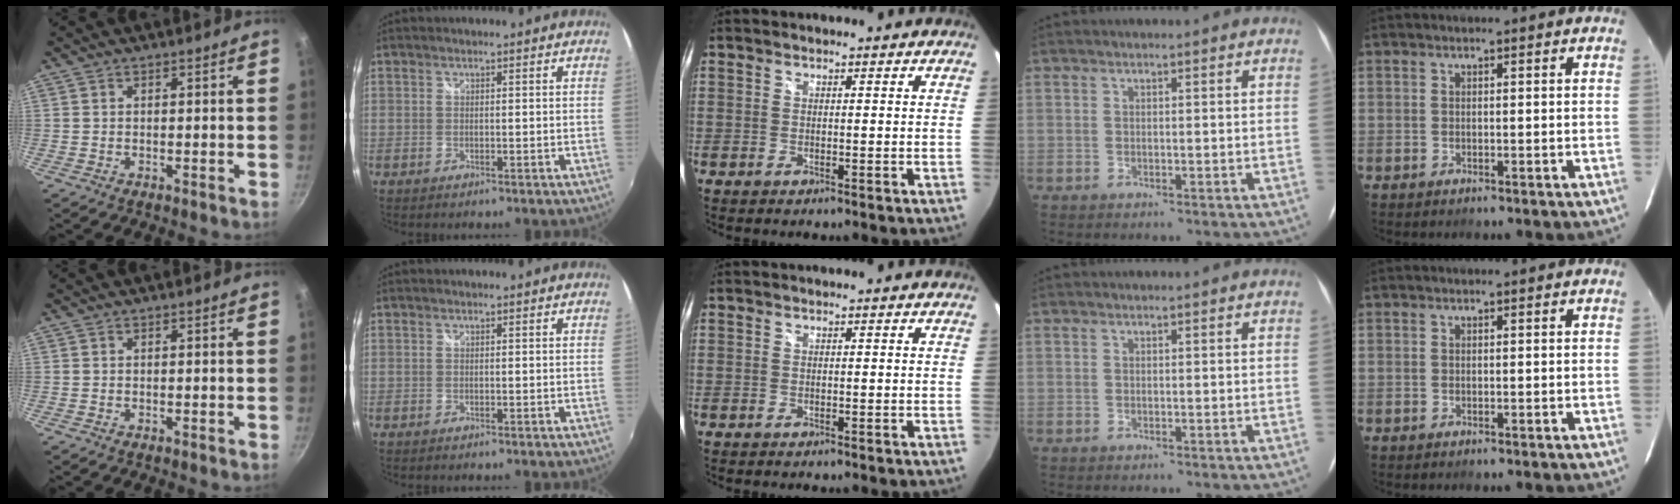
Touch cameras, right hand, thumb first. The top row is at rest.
{}